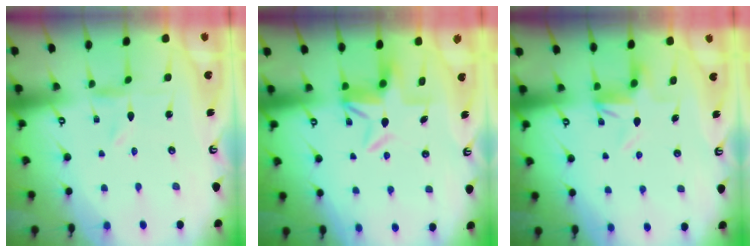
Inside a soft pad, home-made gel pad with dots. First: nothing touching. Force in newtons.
{"total": 5.3, "press": 5.2, "slide": 0.7}
{"total": 5.3, "press": 5.3, "slide": 0.3}